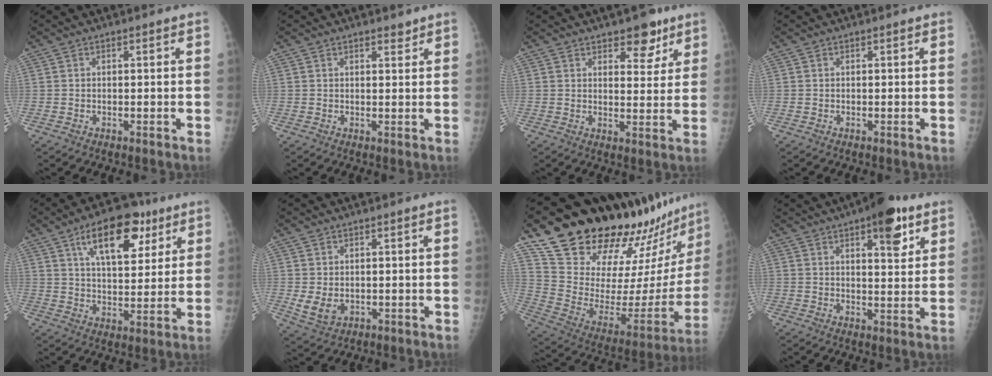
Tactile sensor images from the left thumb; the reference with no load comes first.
{"total": 1.8, "force": [1.5, 0.7, 0.8], "torque": [-0.002, -0.010, 0.020]}
{"total": 6.9, "force": [4.6, 3.4, 3.8], "torque": [-0.019, -0.026, 0.064]}
{"total": 0.0}
{"total": 15.5, "force": [8.0, 7.5, 10.9], "torque": [-0.131, -0.024, 0.128]}
{"total": 4.3, "force": [0.1, 3.3, 2.8], "torque": [-0.043, -0.012, 0.015]}
{"total": 32.4, "force": [27.6, 7.5, 15.2], "torque": [-0.214, -0.182, 0.403]}
{"total": 10.1, "force": [5.6, 3.6, 7.6], "torque": [-0.082, -0.023, 0.074]}